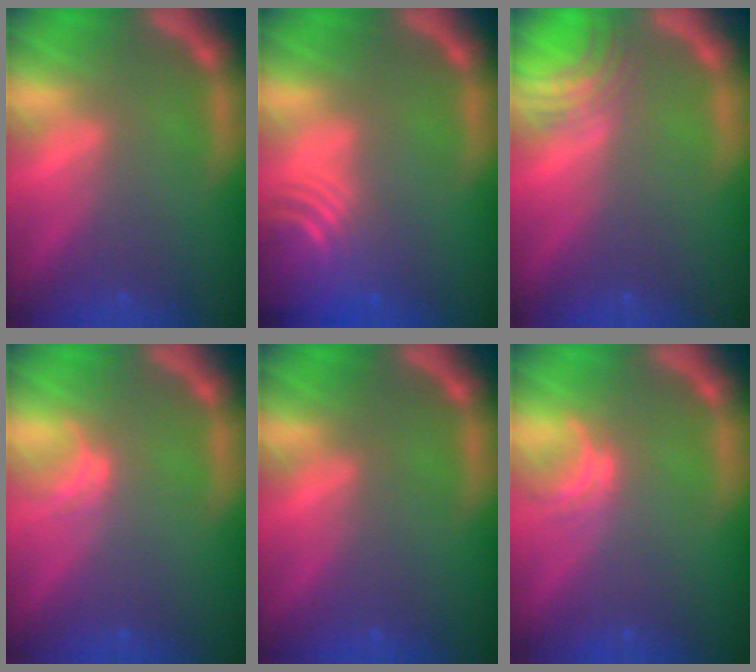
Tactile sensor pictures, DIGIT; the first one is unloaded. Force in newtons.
{"total": 7.5}
{"total": 3.4}
{"total": 1.0}
{"total": 0.0}
{"total": 1.5}